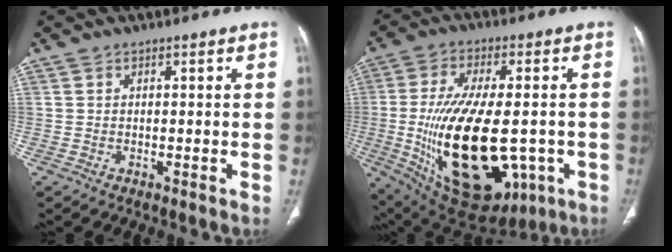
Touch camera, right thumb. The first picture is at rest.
{"total": 26.7, "force": [-4.8, 13.4, 22.6], "torque": [-0.424, -0.023, -0.044]}